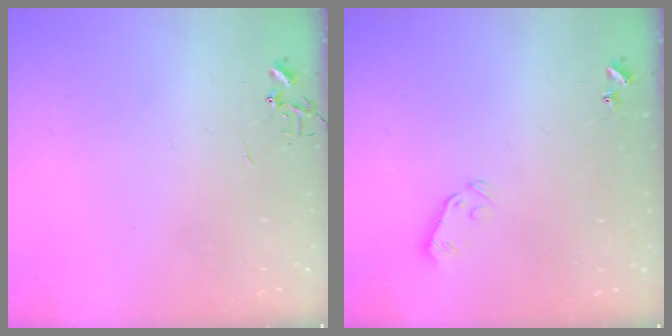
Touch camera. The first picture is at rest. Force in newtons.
{"total": 3.8, "press": 3.7, "slide": 0.8}